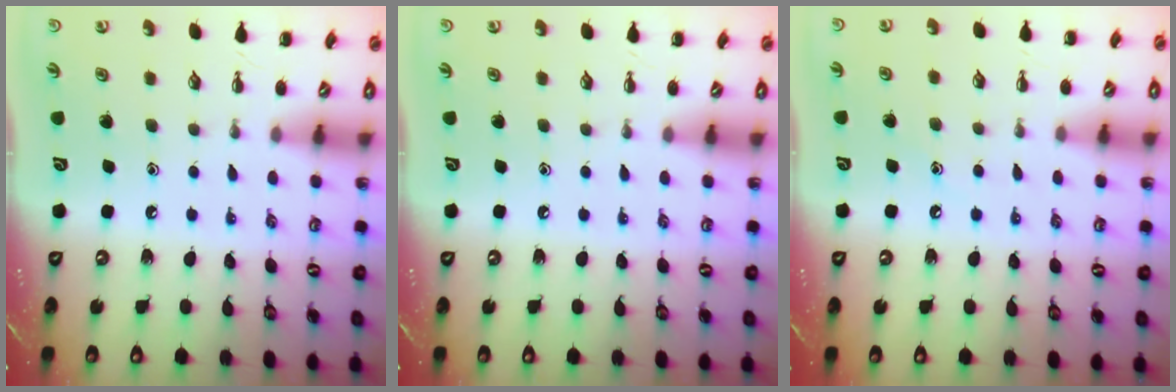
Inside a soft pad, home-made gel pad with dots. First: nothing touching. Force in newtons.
{"total": 0.0}
{"total": 6.8, "press": 6.6, "slide": 1.7}